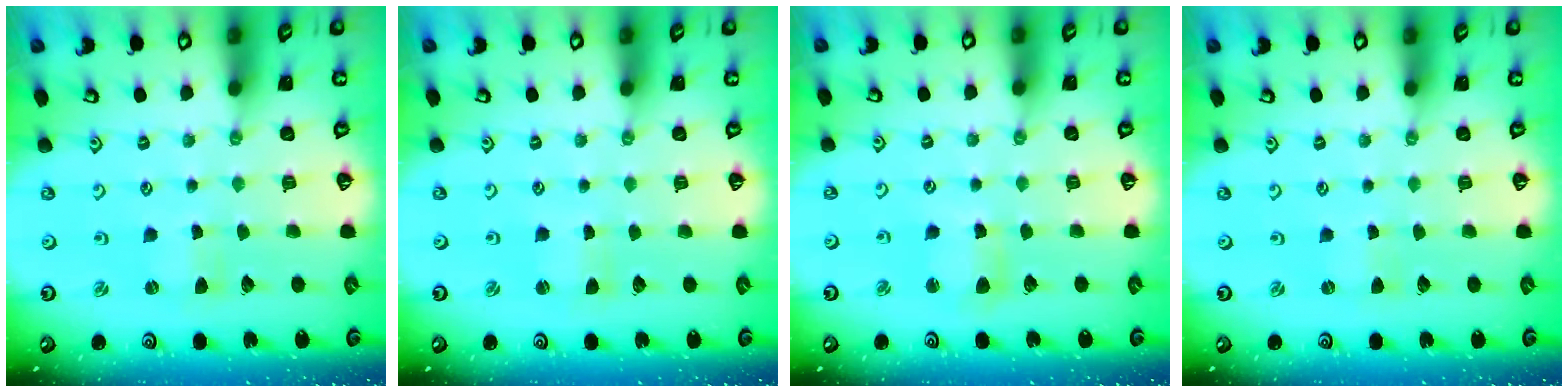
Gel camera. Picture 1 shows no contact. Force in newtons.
{"total": 0.8, "press": 0.8, "slide": 0.2}
{"total": 5.6, "press": 5.6, "slide": 0.6}
{"total": 0.0}